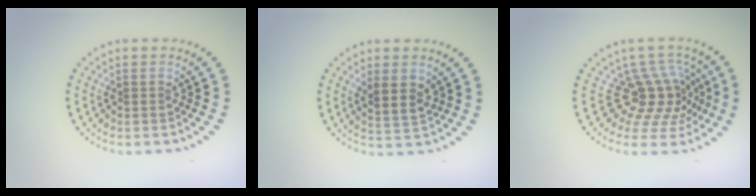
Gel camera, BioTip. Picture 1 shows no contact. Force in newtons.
{"total": 2.4, "press": 2.2, "slide": 1.0}
{"total": 4.5, "press": 3.1, "slide": 3.2}